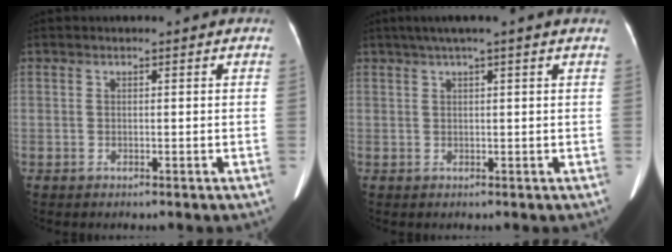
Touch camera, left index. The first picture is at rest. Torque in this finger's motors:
{"motor_torque": [0.80, -1.03, 0.05, 0.09]}